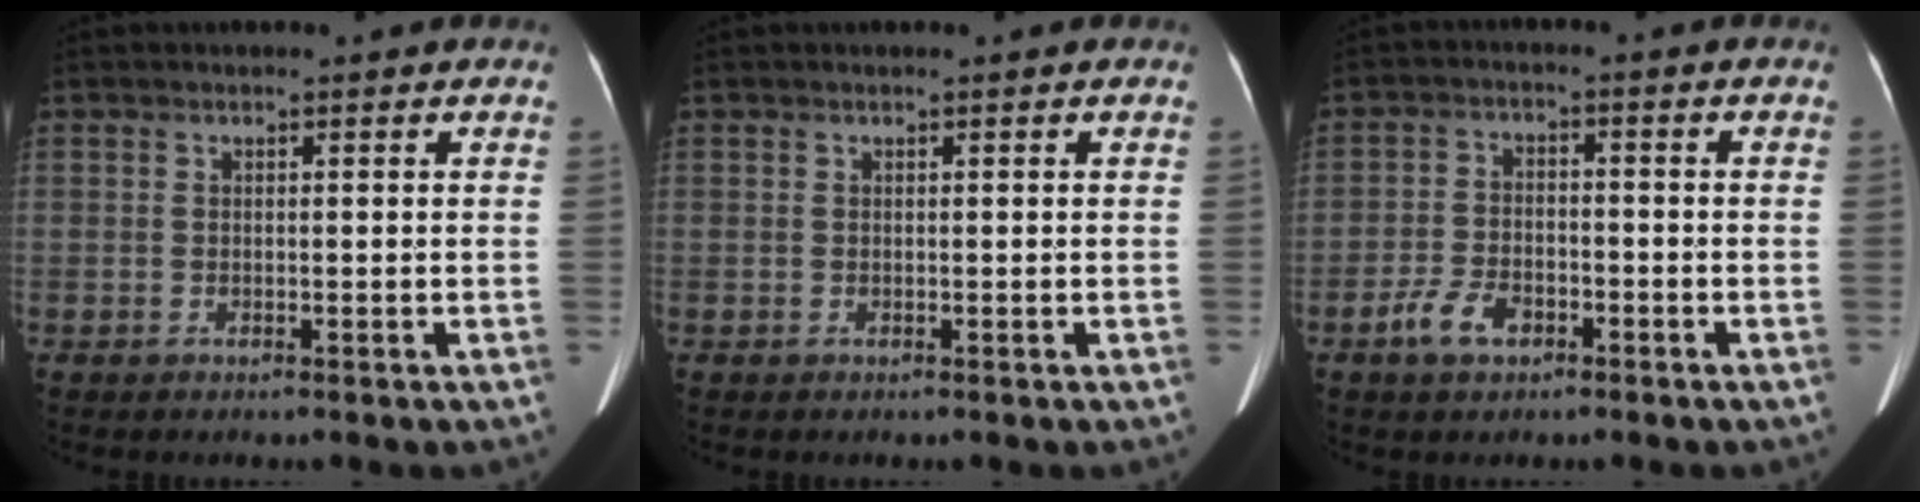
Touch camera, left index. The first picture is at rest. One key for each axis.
{"total": 0.0}
{"total": 5.4, "fx": -4.3, "fy": 2.5, "fz": 2.3, "tx": -0.052, "ty": 0.000, "tz": -0.077}